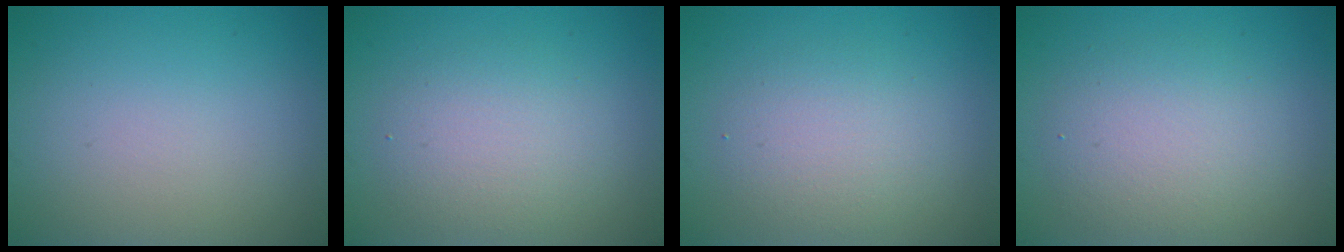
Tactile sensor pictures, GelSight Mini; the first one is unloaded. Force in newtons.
{"total": 3.5, "press": 3.5, "slide": 0.1}
{"total": 3.2, "press": 3.2, "slide": 0.3}
{"total": 4.0, "press": 4.0, "slide": 0.3}